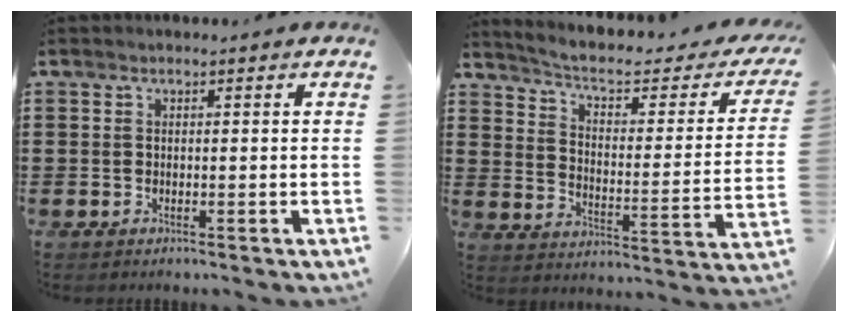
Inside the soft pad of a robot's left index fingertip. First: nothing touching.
{"total": 4.6, "force": [3.2, 1.1, 3.2], "torque": [-0.078, -0.022, 0.046]}